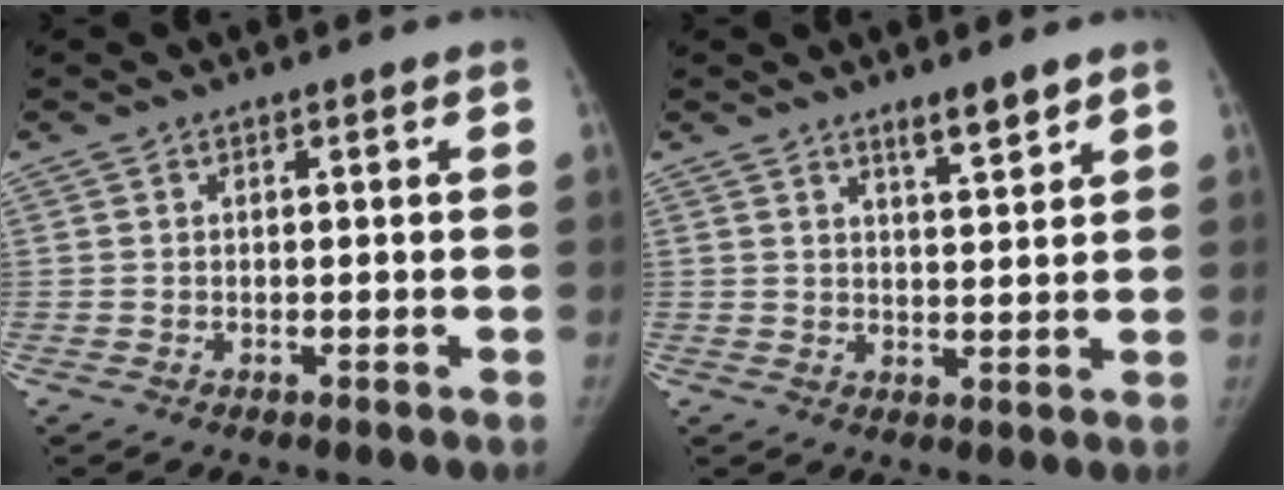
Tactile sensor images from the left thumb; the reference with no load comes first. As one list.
[{"total": 4.1, "force": [3.2, 0.6, 2.6], "torque": [-0.034, -0.027, 0.051]}]